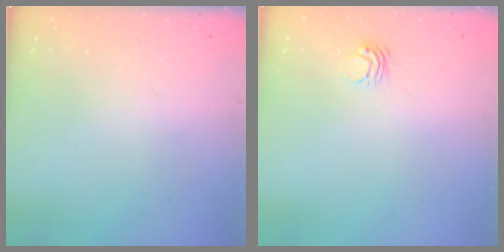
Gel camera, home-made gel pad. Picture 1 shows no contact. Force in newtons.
{"total": 2.7, "press": 2.7, "slide": 0.2}